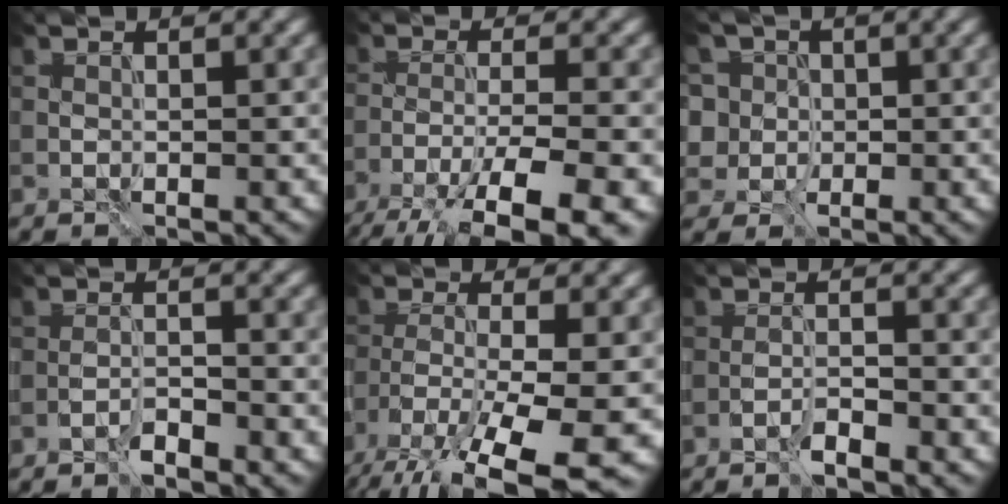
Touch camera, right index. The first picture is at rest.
{"total": 10.6, "force": [-7.5, 2.5, 7.1], "torque": [-0.116, -0.019, -0.118]}
{"total": 8.2, "force": [2.7, 6.9, 3.5], "torque": [-0.062, 0.036, 0.009]}
{"total": 1.6, "force": [-1.4, 0.1, 0.8], "torque": [-0.011, 0.006, -0.030]}
{"total": 11.6, "force": [-7.6, 3.1, 8.1], "torque": [-0.159, -0.020, -0.132]}
{"total": 1.8, "force": [-1.4, 0.1, 1.1], "torque": [-0.019, 0.005, -0.031]}